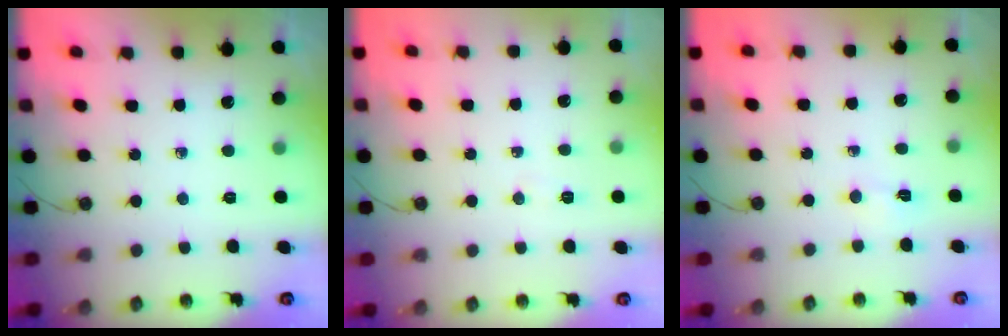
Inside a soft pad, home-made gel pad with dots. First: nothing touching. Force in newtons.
{"total": 10.6, "press": 4.9, "slide": 9.4}
{"total": 2.6, "press": 2.6, "slide": 0.6}